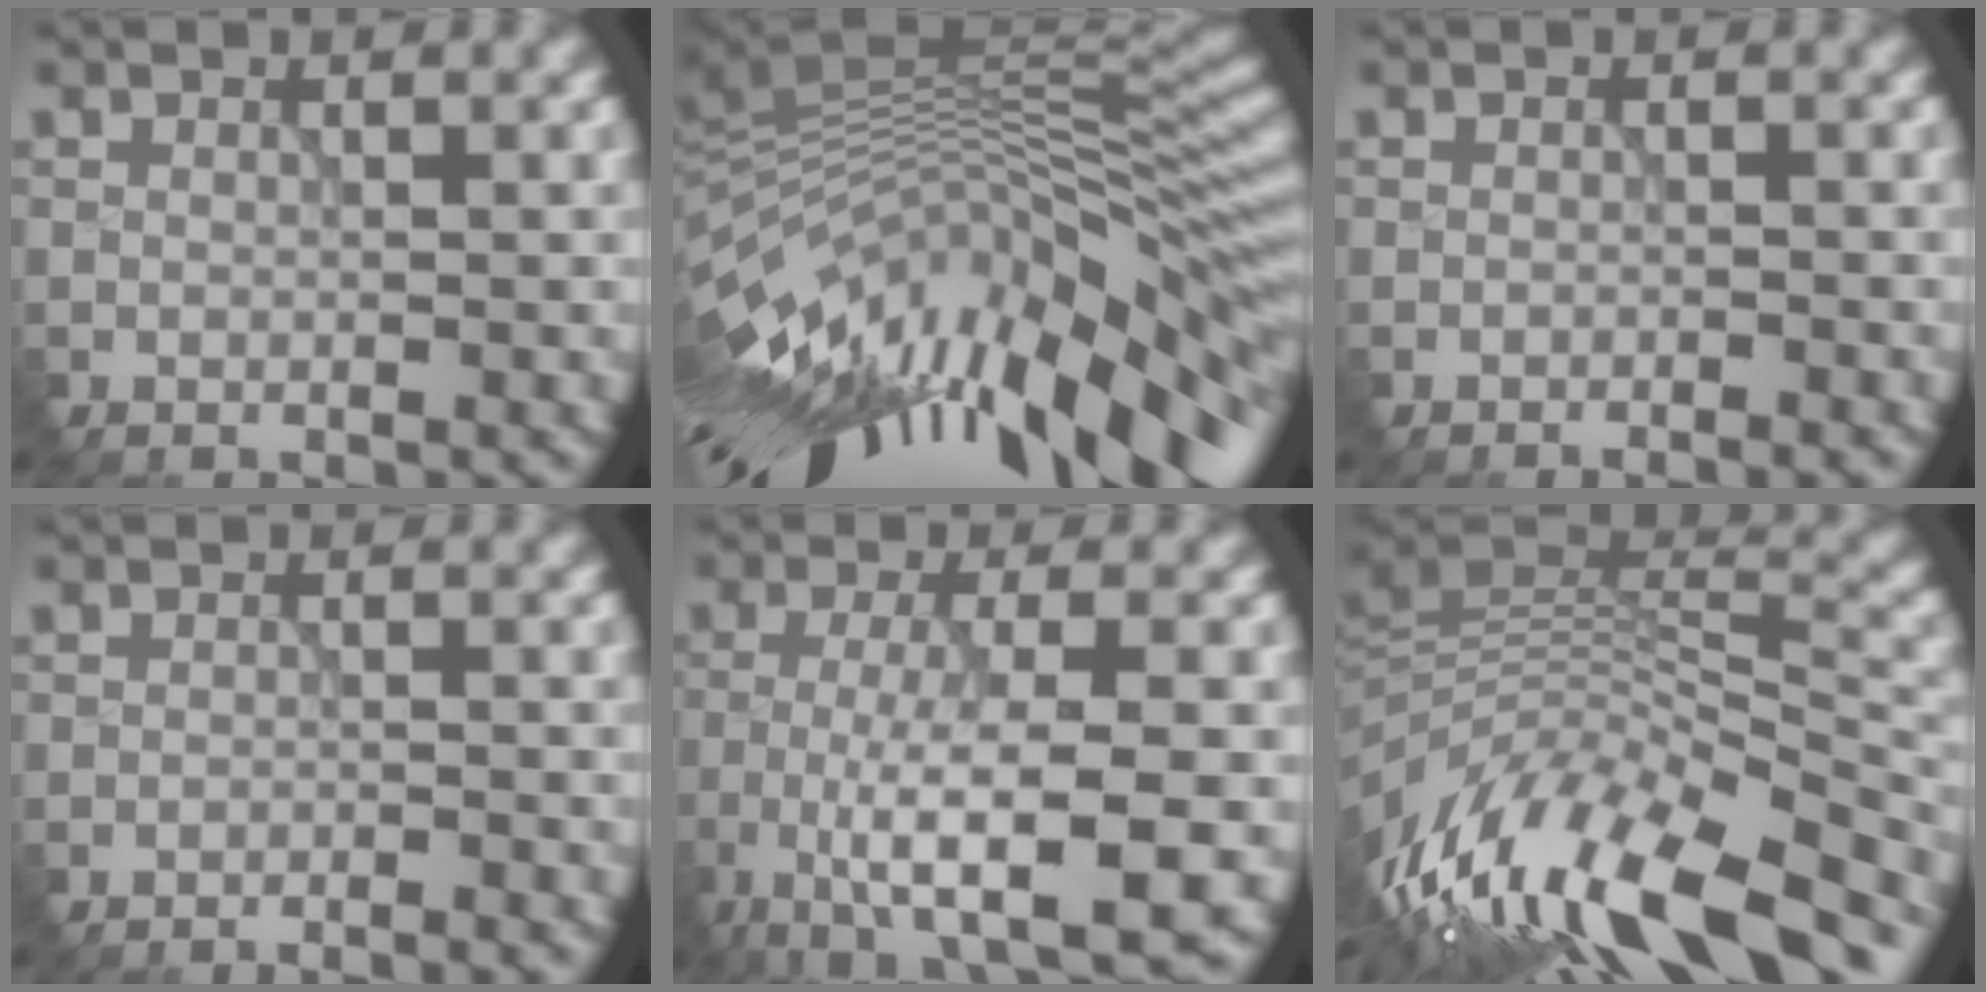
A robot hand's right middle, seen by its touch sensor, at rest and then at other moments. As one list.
[{"total": 15.0, "force": [-4.3, 4.8, 13.5], "torque": [-0.220, 0.003, -0.077]}, {"total": 2.0, "force": [-2.0, -0.1, 0.1], "torque": [-0.012, -0.002, -0.030]}, {"total": 2.9, "force": [-2.9, 0.1, 0.1], "torque": [-0.011, -0.001, -0.040]}, {"total": 8.4, "force": [-3.6, 1.9, 7.3], "torque": [-0.147, -0.010, -0.064]}, {"total": 13.0, "force": [-6.4, 4.7, 10.3], "torque": [-0.223, 0.015, -0.109]}]